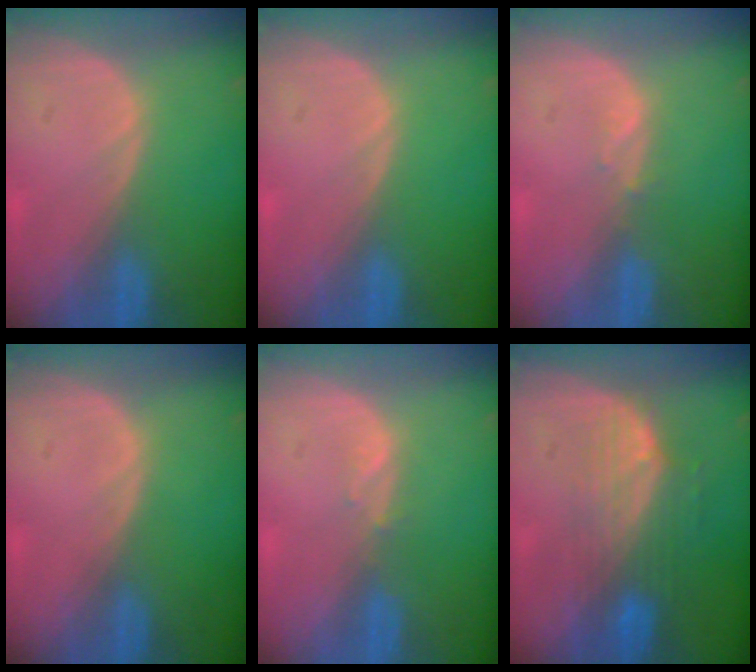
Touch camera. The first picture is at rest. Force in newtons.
{"total": 0.0}
{"total": 1.1, "press": 1.0, "slide": 0.4}
{"total": 0.0}
{"total": 1.1, "press": 1.0, "slide": 0.4}
{"total": 7.5, "press": 6.8, "slide": 3.2}